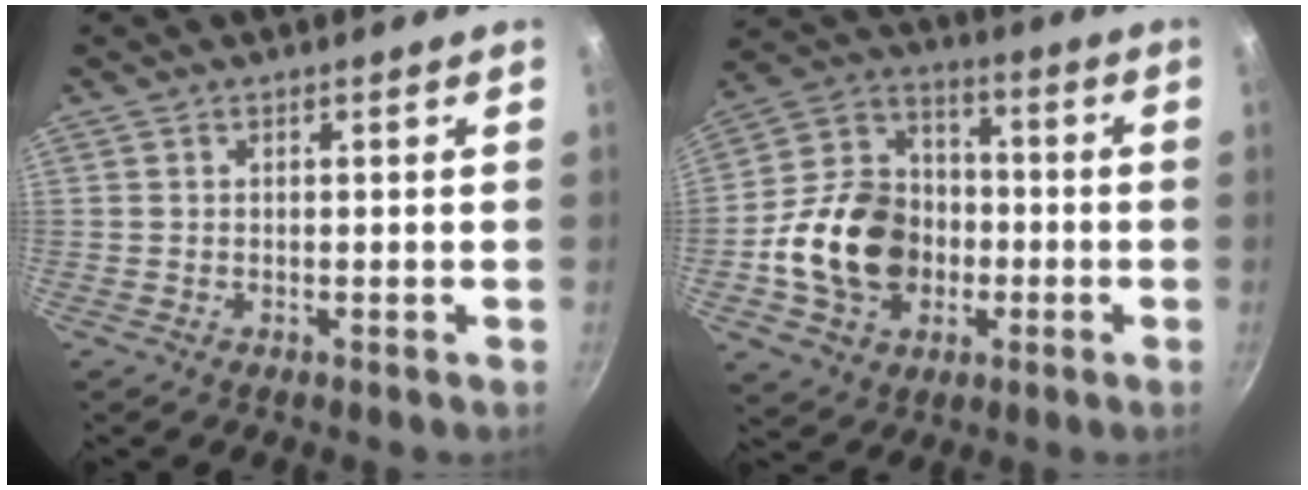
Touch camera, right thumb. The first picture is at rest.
{"total": 18.6, "force": [-3.5, 14.7, 10.8], "torque": [-0.169, 0.041, -0.062]}